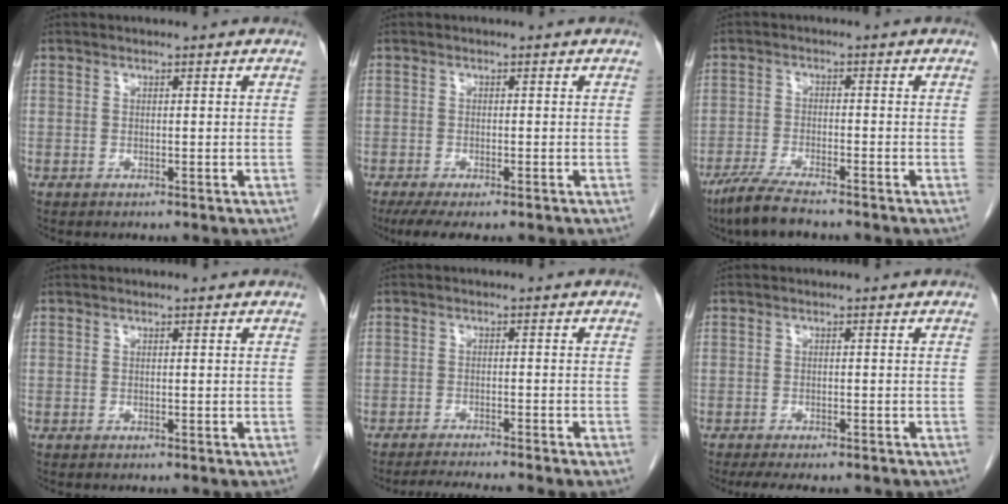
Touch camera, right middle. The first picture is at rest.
{"total": 6.3, "force": [-4.8, 1.4, 3.9], "torque": [-0.056, -0.014, -0.073]}
{"total": 6.3, "force": [-5.0, 0.6, 3.8], "torque": [-0.076, -0.017, -0.089]}
{"total": 0.0}
{"total": 7.6, "force": [-6.5, -0.6, 3.8], "torque": [-0.042, -0.010, -0.095]}
{"total": 7.6, "force": [-6.5, 1.8, 3.7], "torque": [-0.047, -0.008, -0.090]}